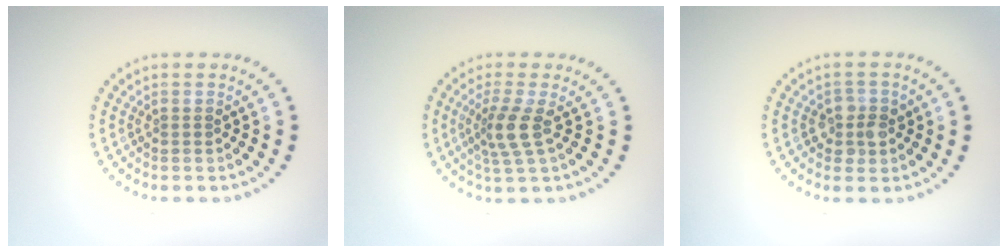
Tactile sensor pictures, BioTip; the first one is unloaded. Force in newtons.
{"total": 2.8, "press": 2.2, "slide": 1.8}
{"total": 2.3, "press": 2.1, "slide": 0.8}